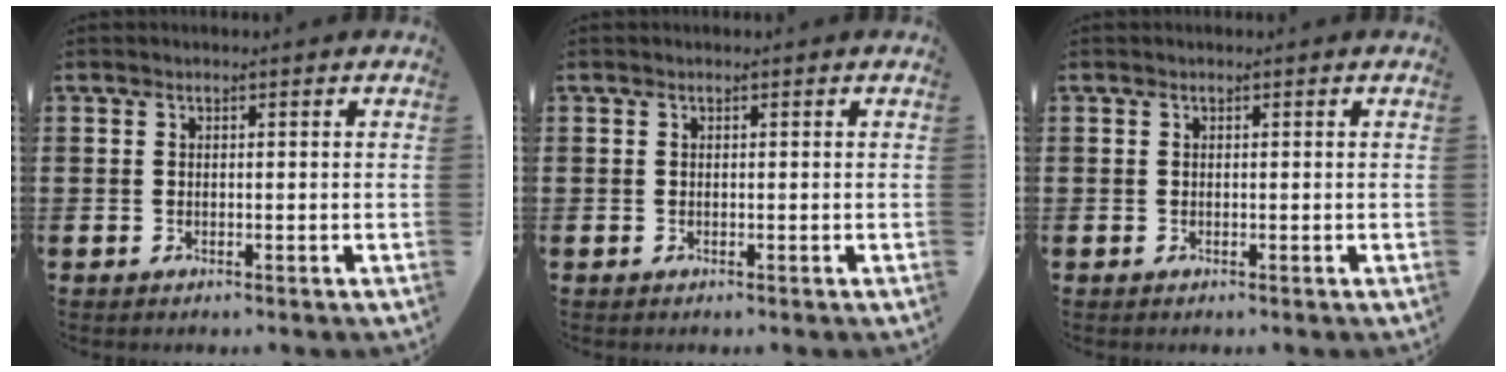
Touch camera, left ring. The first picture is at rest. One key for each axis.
{"total": 0.0}
{"total": 0.0}